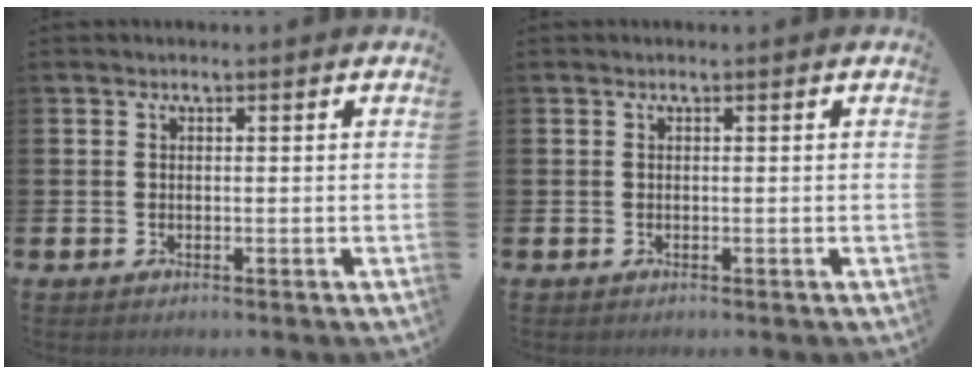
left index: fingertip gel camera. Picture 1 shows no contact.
{"total": 0.0}